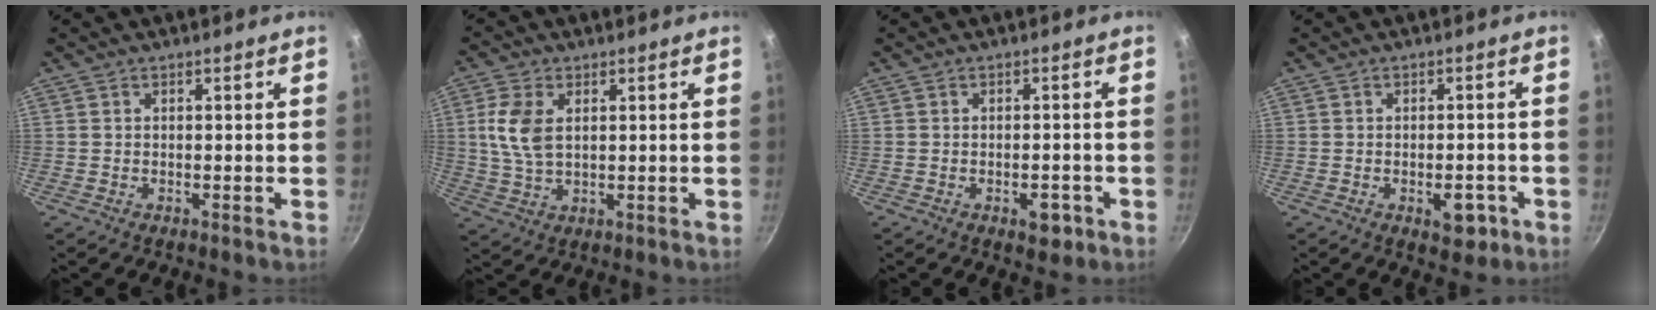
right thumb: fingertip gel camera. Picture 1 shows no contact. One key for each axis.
{"total": 7.7, "fx": 1.7, "fy": 4.6, "fz": 5.9, "tx": -0.122, "ty": -0.004, "tz": 0.035}
{"total": 1.8, "fx": -0.7, "fy": 0.9, "fz": 1.4, "tx": -0.021, "ty": 0.000, "tz": -0.010}
{"total": 5.2, "fx": -2.0, "fy": 2.9, "fz": 3.8, "tx": -0.027, "ty": 0.013, "tz": -0.021}